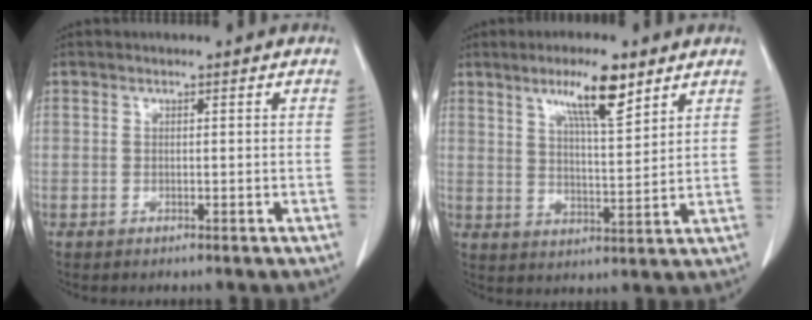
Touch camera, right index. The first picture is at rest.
{"total": 8.9, "force": [5.7, 1.3, 6.8], "torque": [-0.118, 0.000, 0.097]}